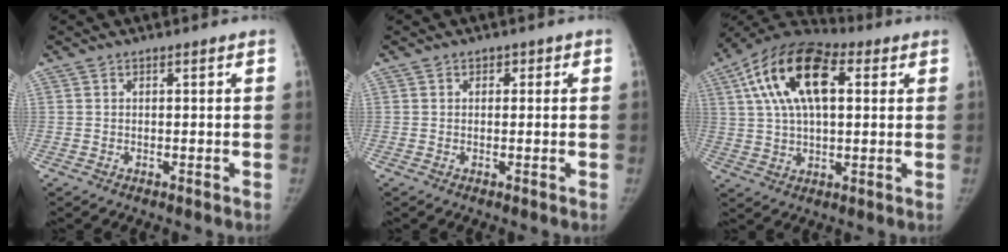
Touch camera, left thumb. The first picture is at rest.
{"total": 1.0, "force": [0.2, 0.9, 0.4], "torque": [0.009, 0.002, -0.002]}
{"total": 18.2, "force": [5.5, 9.6, 14.4], "torque": [-0.250, 0.018, 0.087]}